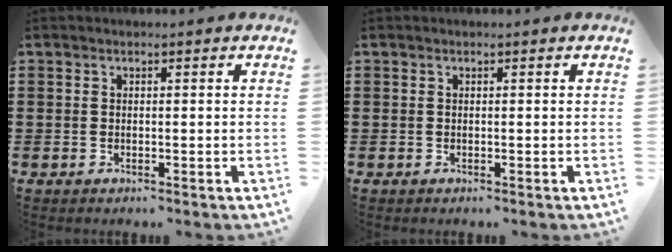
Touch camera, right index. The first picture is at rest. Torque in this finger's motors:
{"motor_torque": [-0.13, -0.13, 0.01, -0.01]}